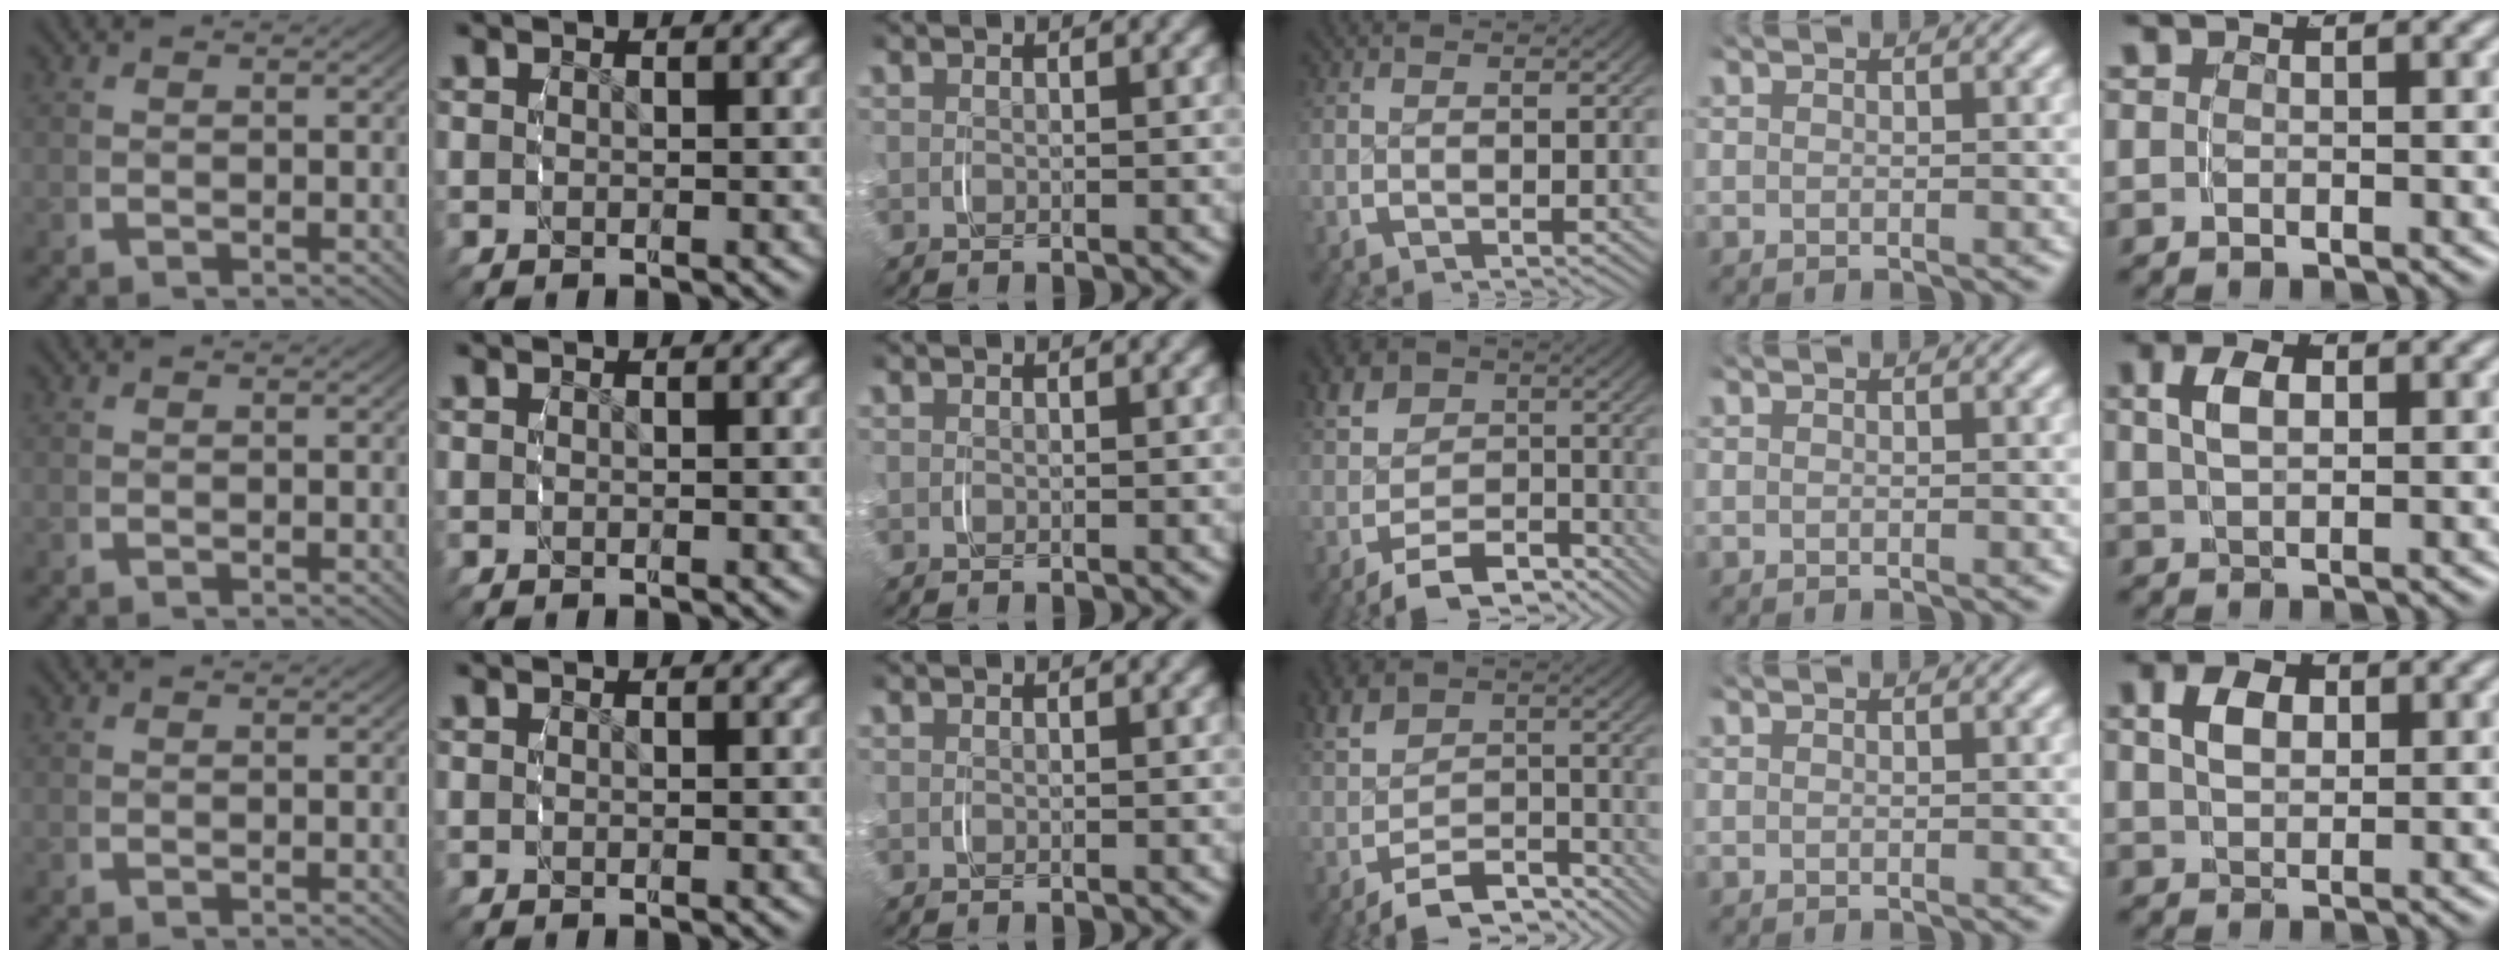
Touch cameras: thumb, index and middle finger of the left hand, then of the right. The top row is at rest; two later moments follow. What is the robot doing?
{"motion": "grasp_and_lifting", "object": "ribbon"}